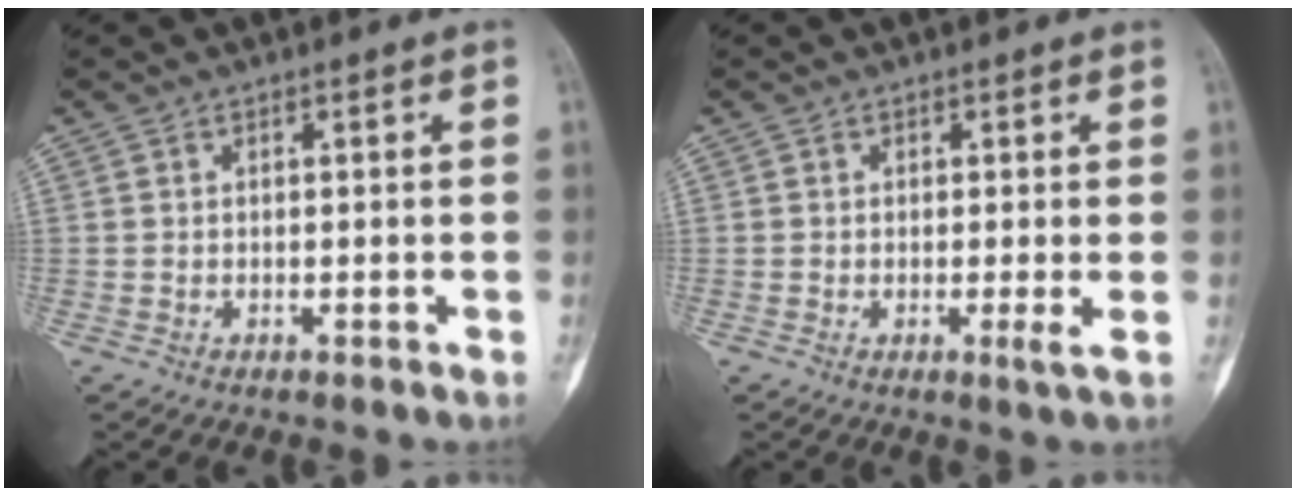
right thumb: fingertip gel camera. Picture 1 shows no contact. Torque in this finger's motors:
{"motor_torque": [-0.10, 0.15, 0.09, 0.13, 0.01]}